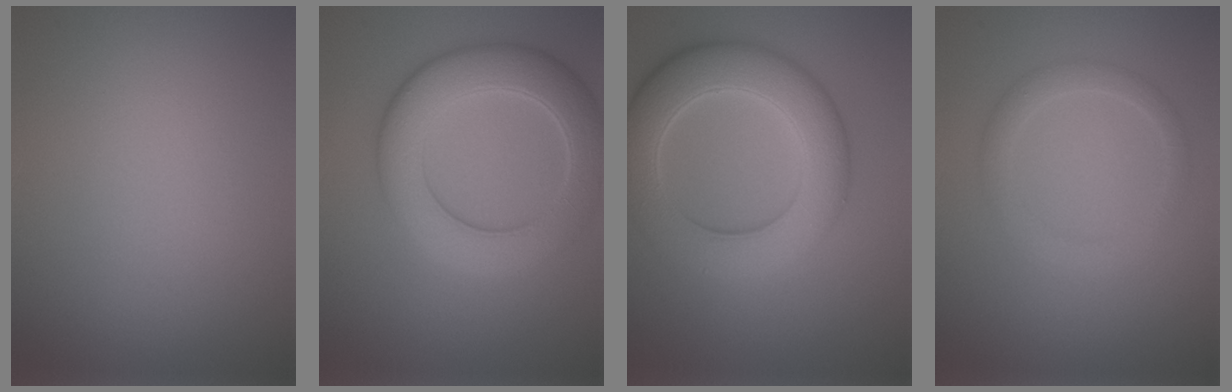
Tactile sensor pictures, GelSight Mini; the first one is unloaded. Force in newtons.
{"total": 7.2, "press": 7.2, "slide": 0.6}
{"total": 8.1, "press": 8.1, "slide": 0.3}
{"total": 2.0, "press": 2.0, "slide": 0.3}